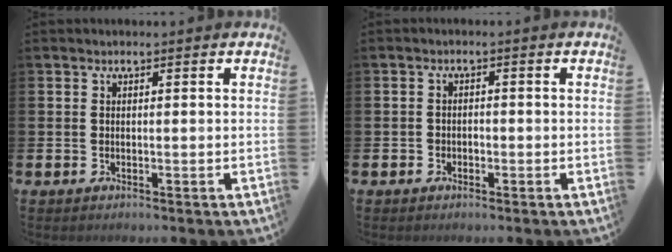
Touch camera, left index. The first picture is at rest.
{"total": 1.1, "force": [-0.5, 0.9, 0.3], "torque": [0.001, 0.000, -0.014]}